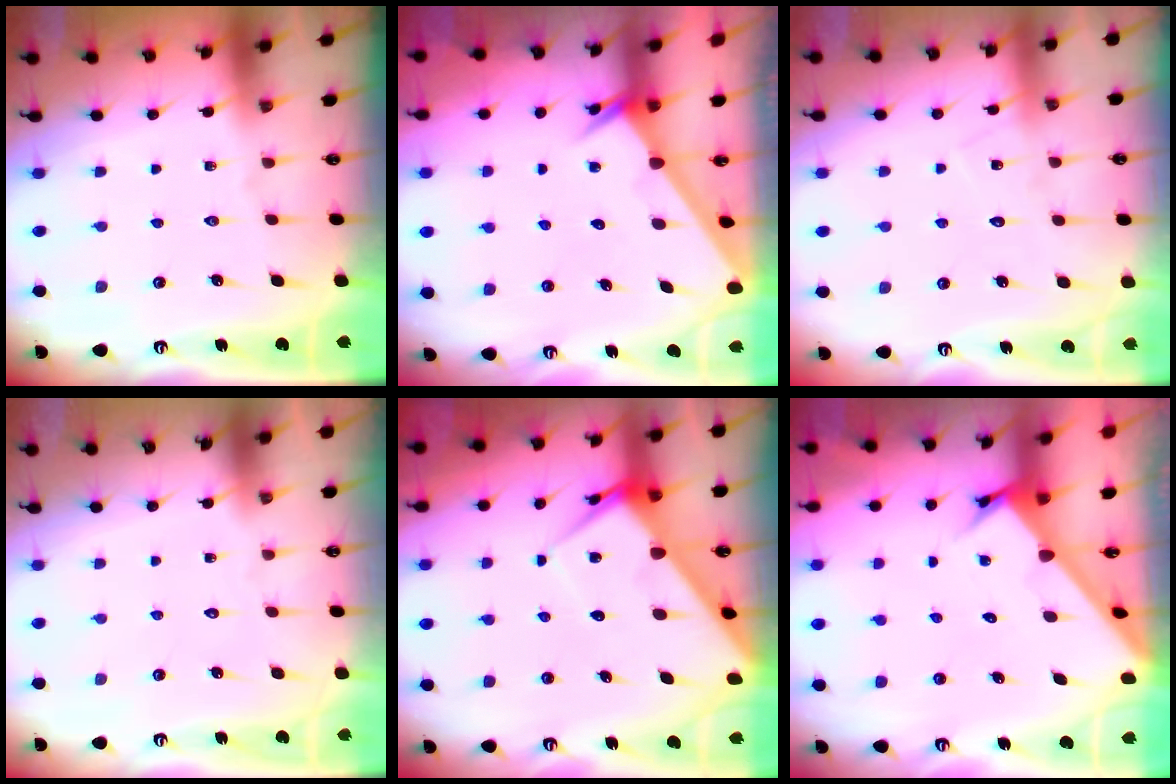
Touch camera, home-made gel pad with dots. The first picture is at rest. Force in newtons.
{"total": 2.6, "press": 2.6, "slide": 0.0}
{"total": 6.4, "press": 6.4, "slide": 0.5}
{"total": 1.5, "press": 1.5, "slide": 0.0}
{"total": 7.1, "press": 7.1, "slide": 0.6}
{"total": 2.9, "press": 2.9, "slide": 0.2}